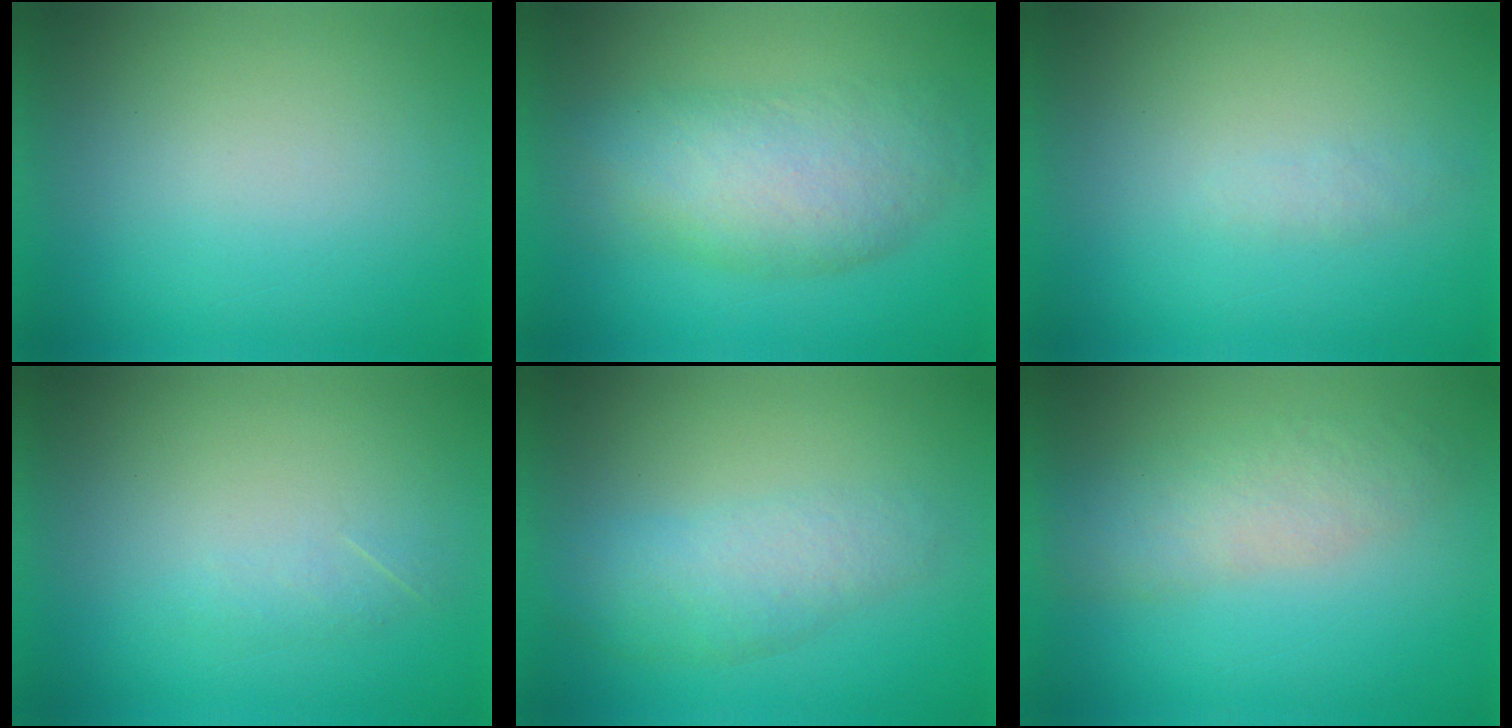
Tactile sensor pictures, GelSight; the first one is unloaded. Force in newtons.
{"total": 7.1}
{"total": 1.2}
{"total": 1.3}
{"total": 3.0}
{"total": 2.9}